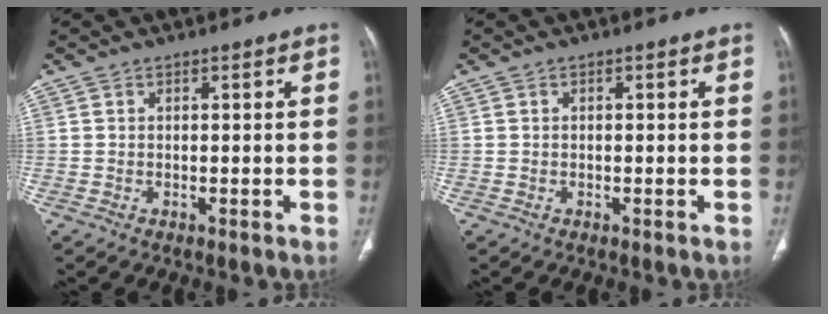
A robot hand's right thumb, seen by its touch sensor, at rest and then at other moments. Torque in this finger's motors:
{"motor_torque": [0.09, 0.01, -0.43, 0.33, -0.03]}